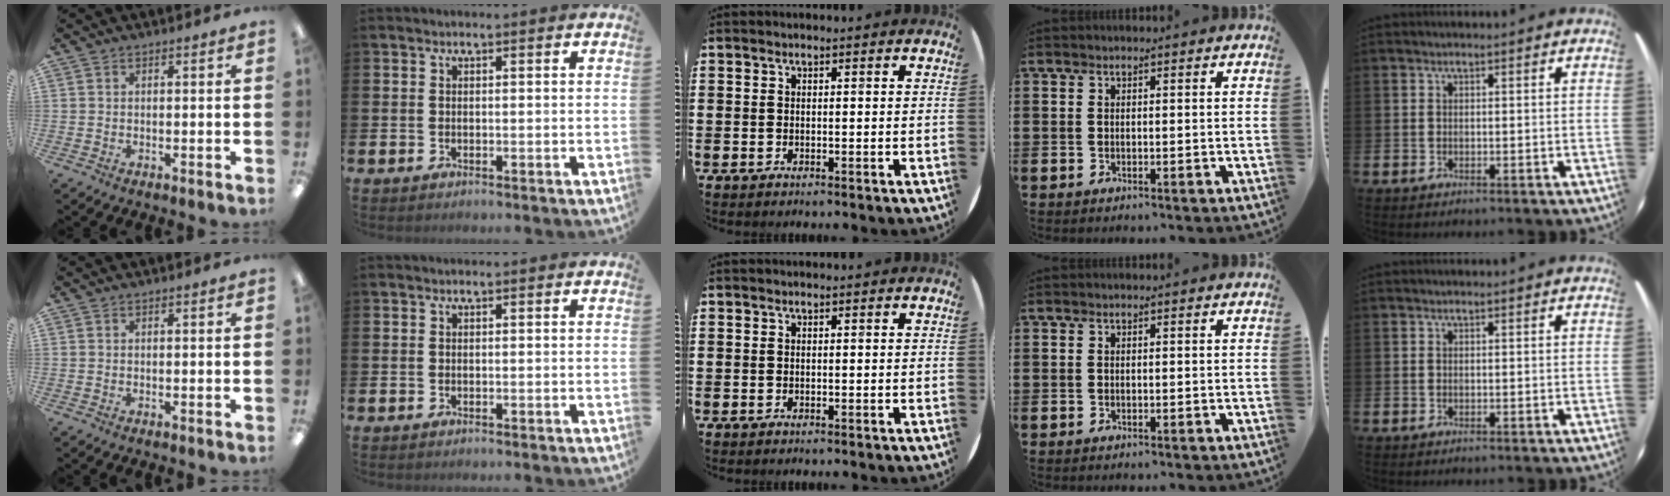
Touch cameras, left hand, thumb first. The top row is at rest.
{}